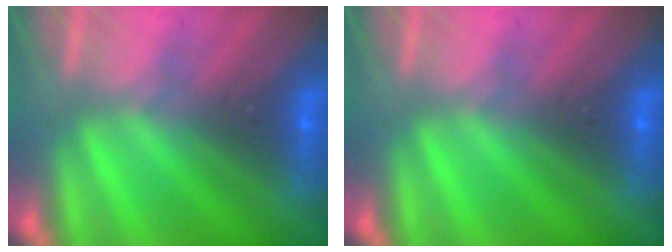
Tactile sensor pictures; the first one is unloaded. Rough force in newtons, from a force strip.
{"total": 0.0}